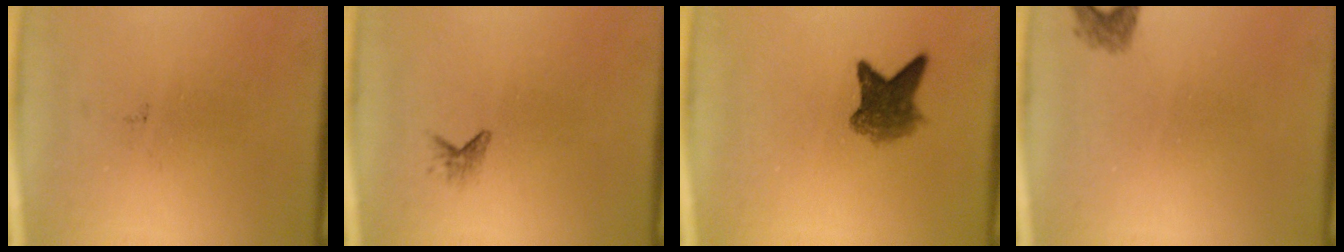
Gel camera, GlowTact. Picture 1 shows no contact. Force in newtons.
{"total": 1.0}
{"total": 5.2}
{"total": 1.4}